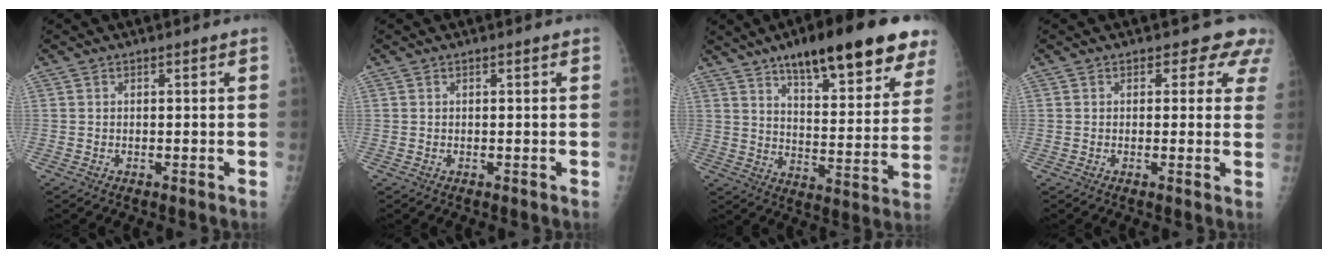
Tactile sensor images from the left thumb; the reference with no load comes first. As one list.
[{"total": 0.0}, {"total": 23.5, "force": [15.5, 6.4, 16.5], "torque": [-0.191, -0.050, 0.221]}, {"total": 4.8, "force": [3.7, 2.9, 1.1], "torque": [0.026, -0.016, 0.021]}]